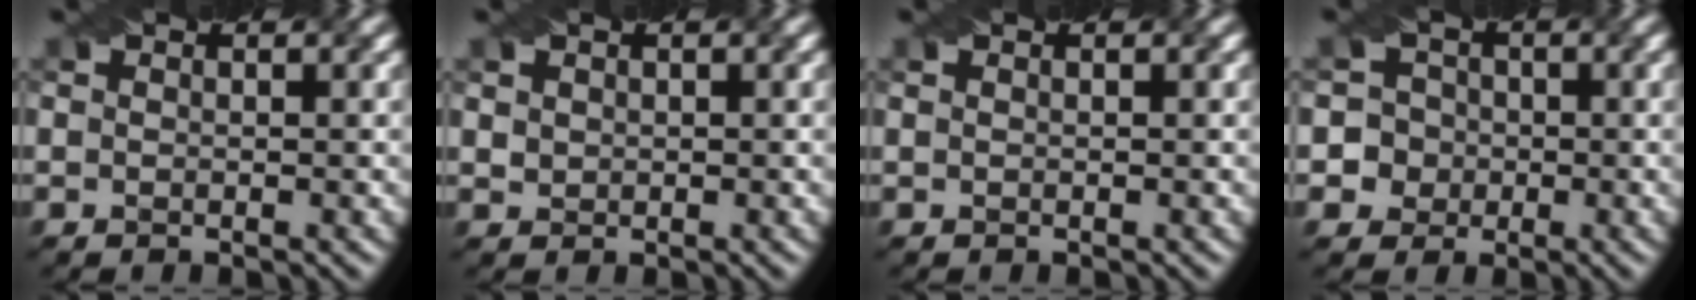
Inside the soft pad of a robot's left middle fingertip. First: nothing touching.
{"total": 0.9, "force": [0.5, 0.7, 0.2], "torque": [-0.004, 0.003, 0.011]}
{"total": 0.0}
{"total": 5.3, "force": [-1.0, 5.2, 0.8], "torque": [0.000, 0.023, -0.036]}